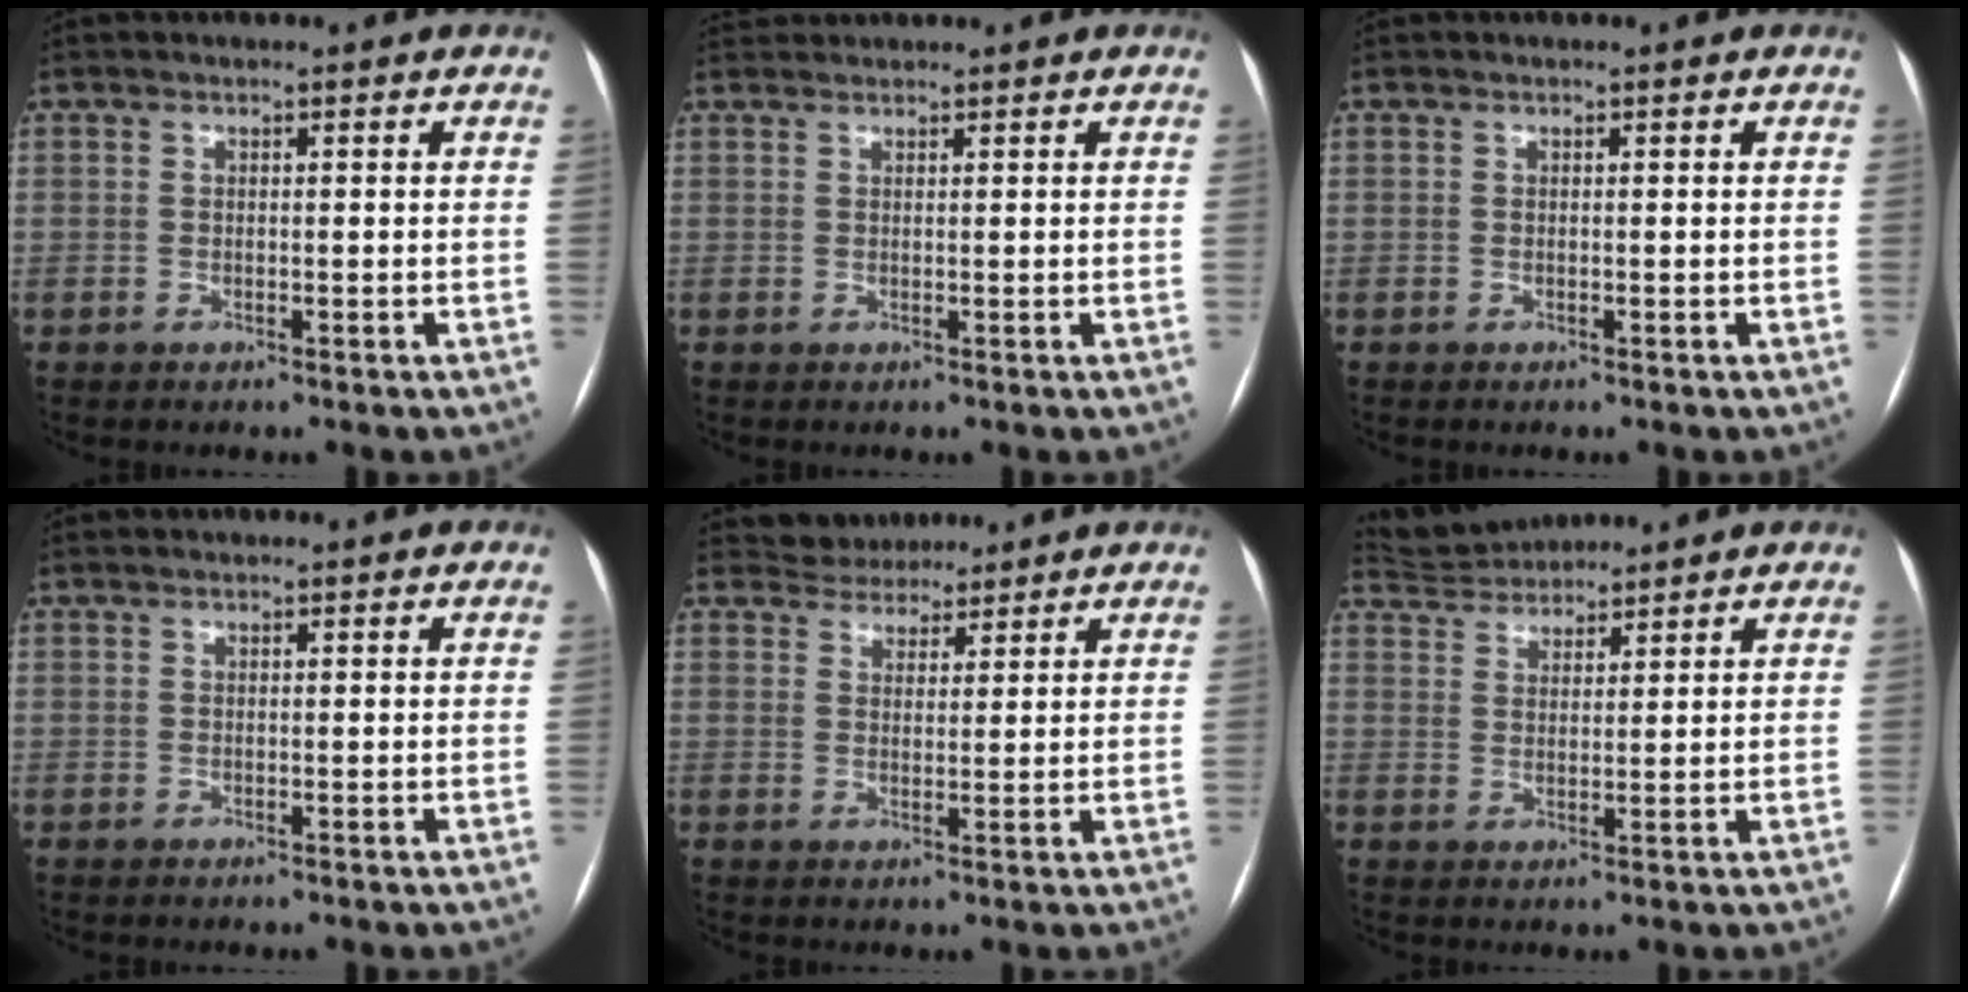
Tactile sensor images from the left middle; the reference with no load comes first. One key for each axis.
{"total": 1.8, "fx": 1.8, "fy": 0.2, "fz": -0.1, "tx": -0.006, "ty": 0.021, "tz": 0.037}
{"total": 0.0}
{"total": 0.0}
{"total": 4.5, "fx": 4.1, "fy": 1.9, "fz": 0.1, "tx": 0.000, "ty": 0.018, "tz": 0.066}
{"total": 6.3, "fx": 6.1, "fy": 1.1, "fz": 0.8, "tx": -0.021, "ty": 0.031, "tz": 0.112}